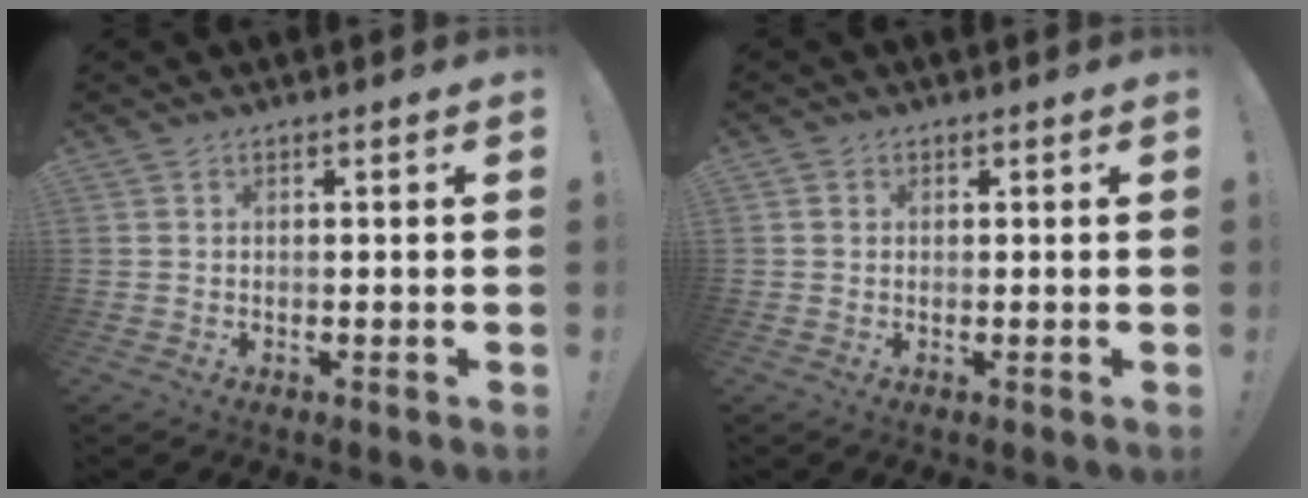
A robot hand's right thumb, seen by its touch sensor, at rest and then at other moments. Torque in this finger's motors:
{"motor_torque": [0.01, -0.12, -0.12, 0.44, 0.05]}